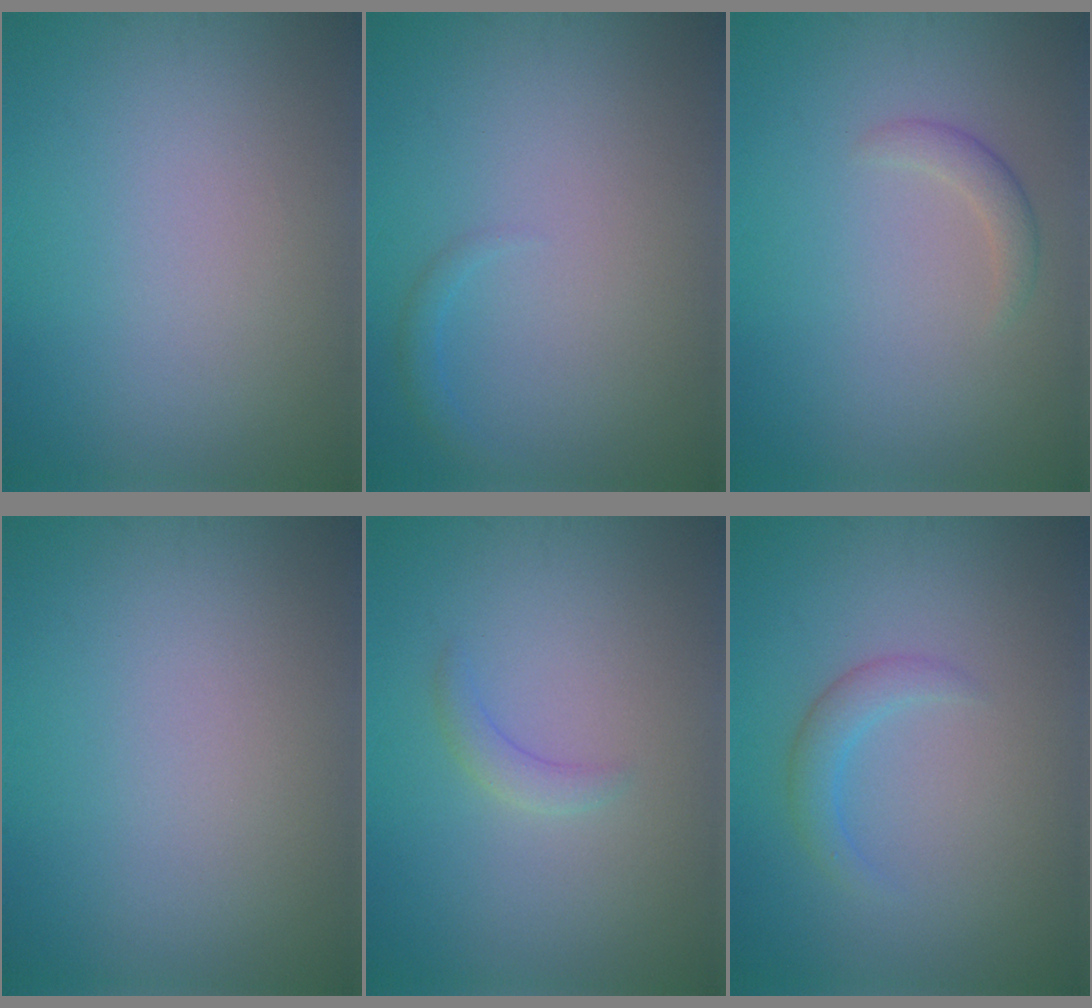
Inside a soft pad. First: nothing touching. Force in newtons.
{"total": 0.9, "press": 0.9, "slide": 0.1}
{"total": 1.4, "press": 1.4, "slide": 0.1}
{"total": 0.0}
{"total": 1.4, "press": 1.4, "slide": 0.1}
{"total": 1.8, "press": 1.8, "slide": 0.1}